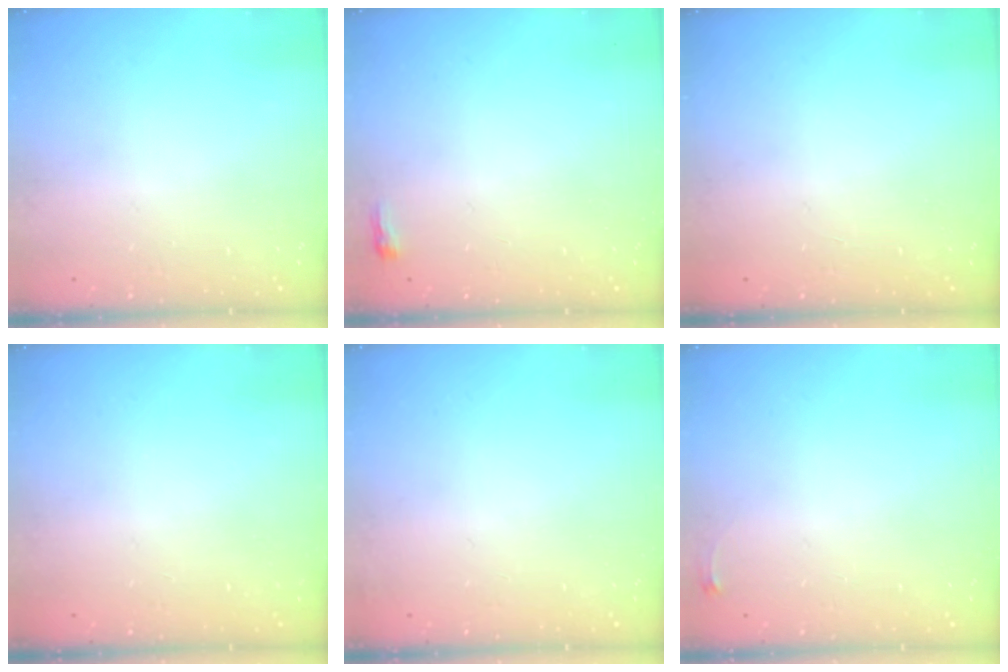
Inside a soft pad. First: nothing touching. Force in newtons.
{"total": 2.3, "press": 2.2, "slide": 0.7}
{"total": 0.9, "press": 0.0, "slide": 0.9}
{"total": 0.0}
{"total": 2.8, "press": 2.2, "slide": 1.7}
{"total": 2.6, "press": 2.6, "slide": 0.6}